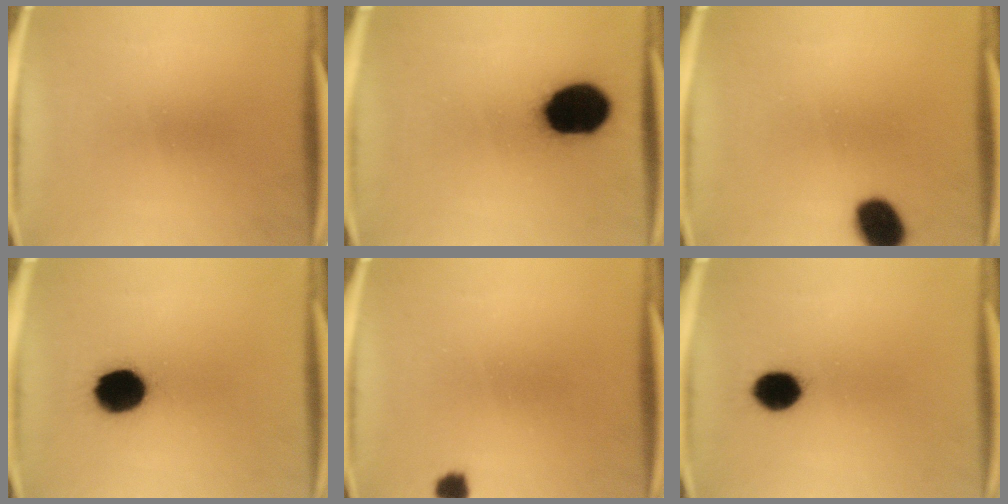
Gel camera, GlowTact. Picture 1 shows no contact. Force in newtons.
{"total": 17.6}
{"total": 9.1}
{"total": 12.6}
{"total": 2.2}
{"total": 7.2}